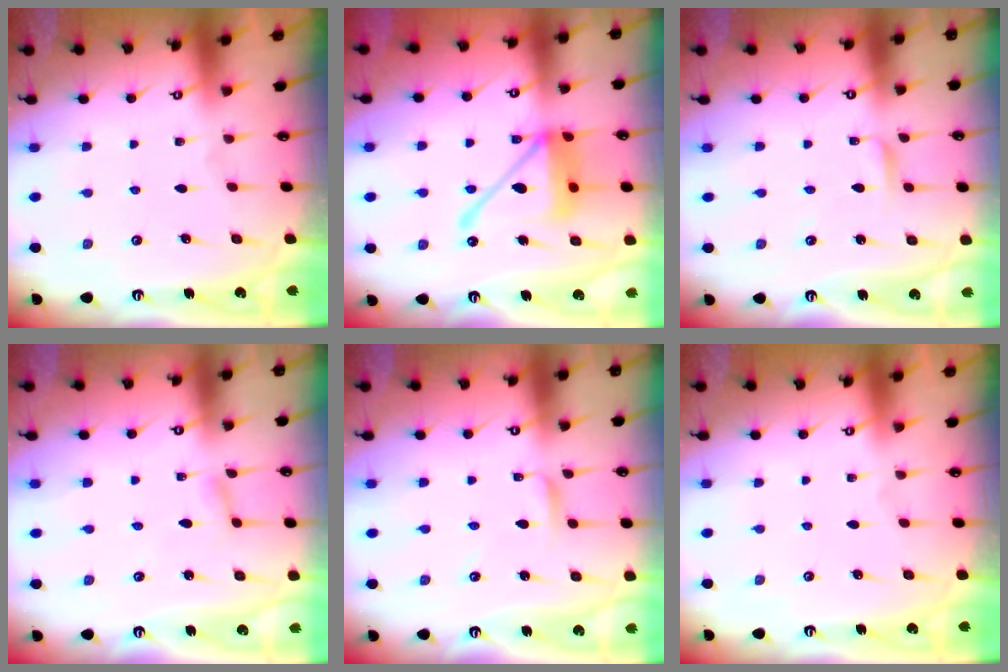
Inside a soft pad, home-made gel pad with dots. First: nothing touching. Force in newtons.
{"total": 15.8, "press": 15.7, "slide": 2.1}
{"total": 1.7, "press": 1.7, "slide": 0.1}
{"total": 2.3, "press": 2.3, "slide": 0.3}
{"total": 2.1, "press": 2.1, "slide": 0.2}
{"total": 0.0}